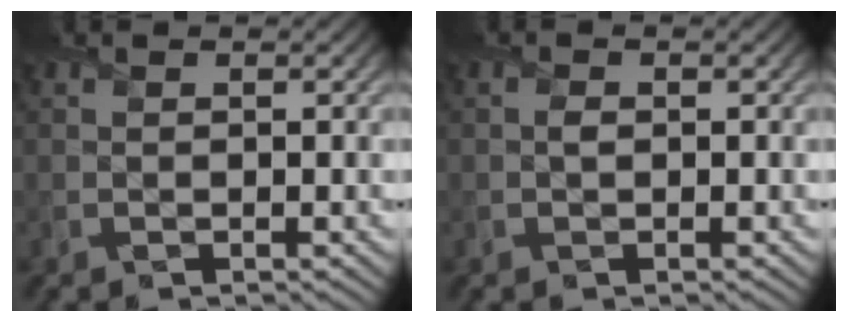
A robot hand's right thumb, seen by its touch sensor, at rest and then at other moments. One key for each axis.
{"total": 0.6, "fx": -0.1, "fy": 0.4, "fz": 0.4, "tx": -0.008, "ty": -0.001, "tz": -0.002}